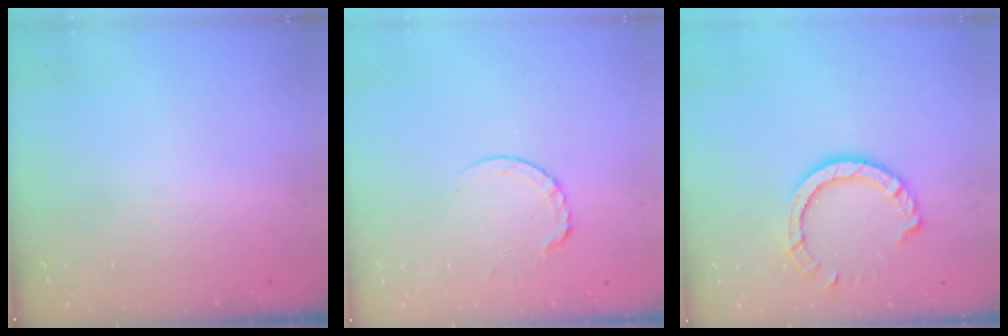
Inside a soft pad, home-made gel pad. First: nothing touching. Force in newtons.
{"total": 5.9, "press": 5.9, "slide": 0.5}
{"total": 8.8, "press": 8.7, "slide": 1.0}